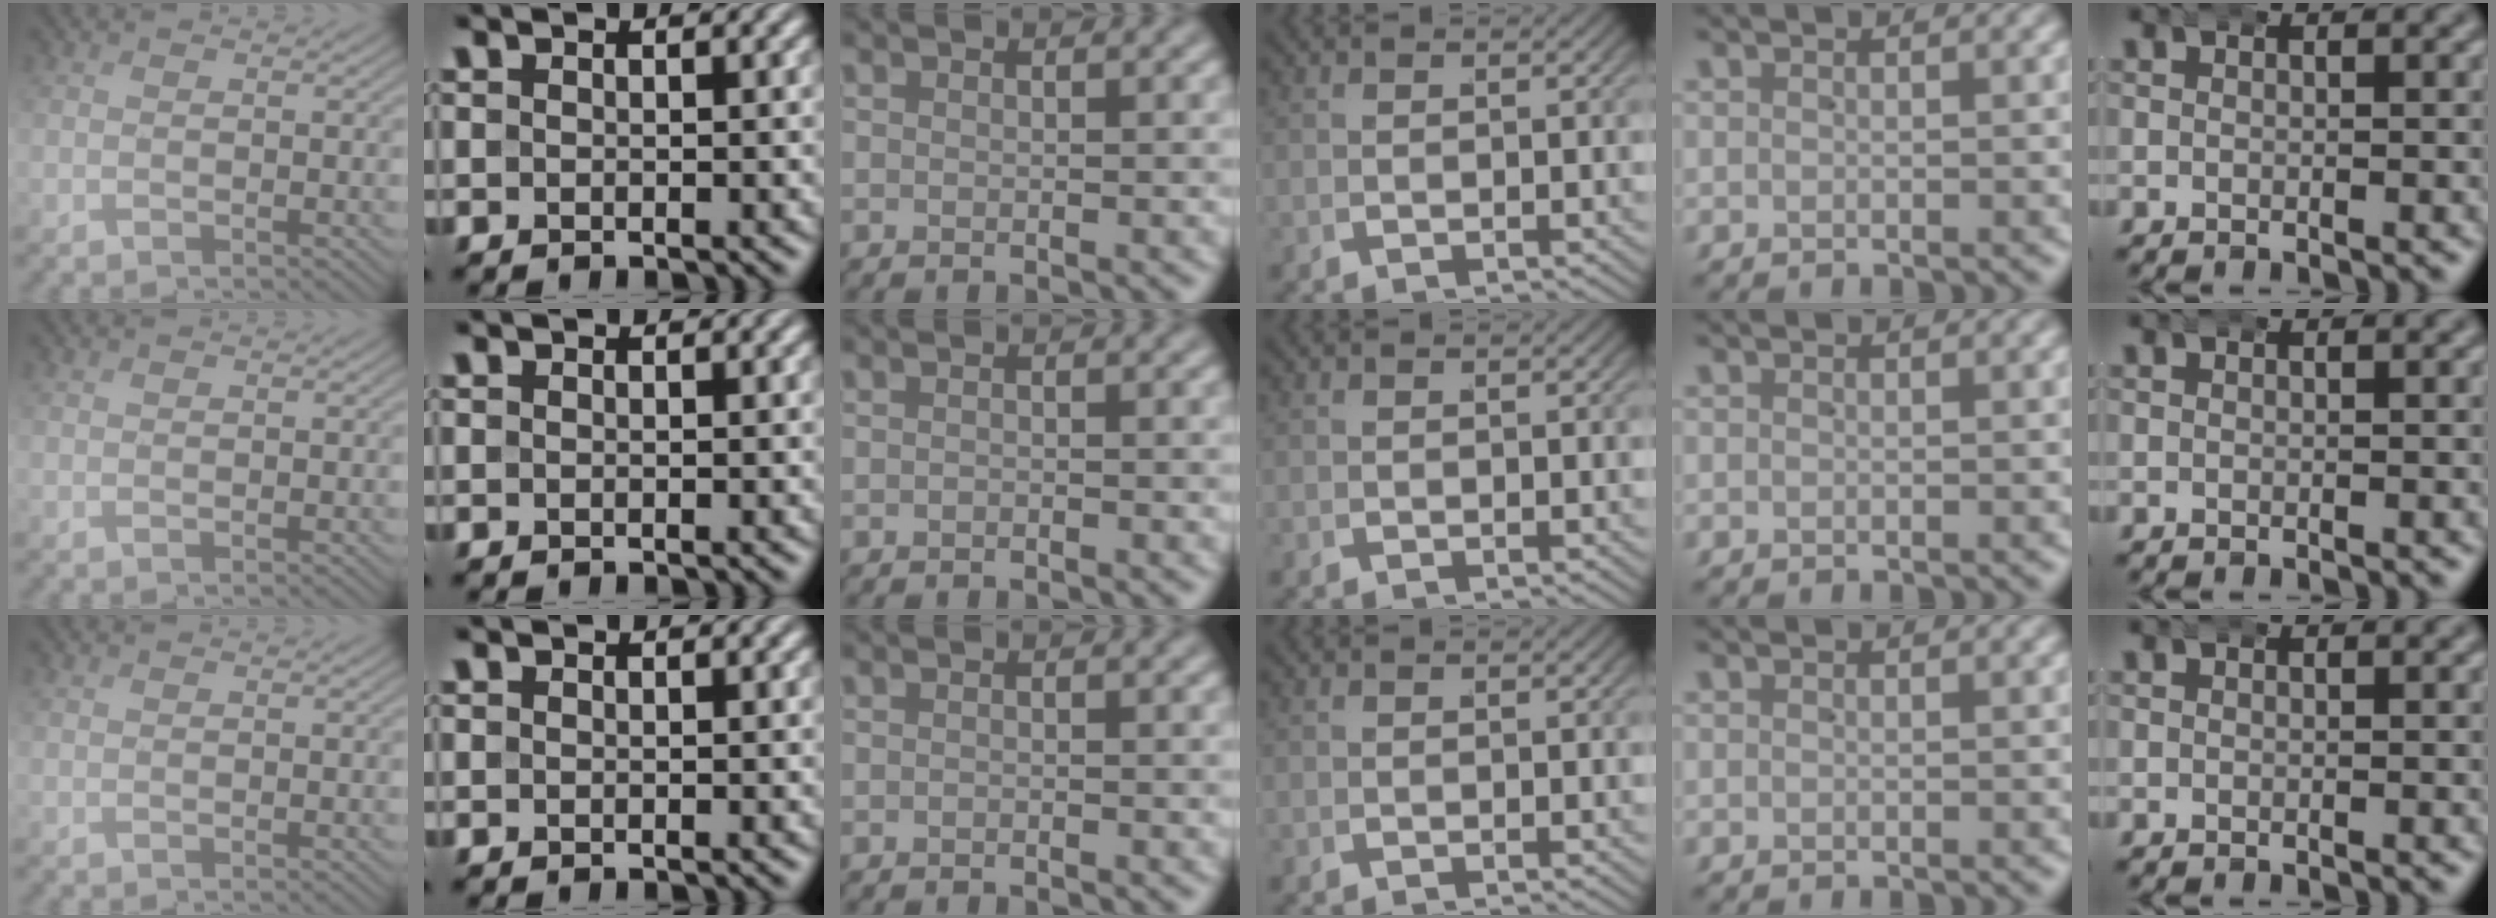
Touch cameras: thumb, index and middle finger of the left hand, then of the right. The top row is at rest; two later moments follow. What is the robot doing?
{"motion": "wrap", "object": "aluminum foil"}